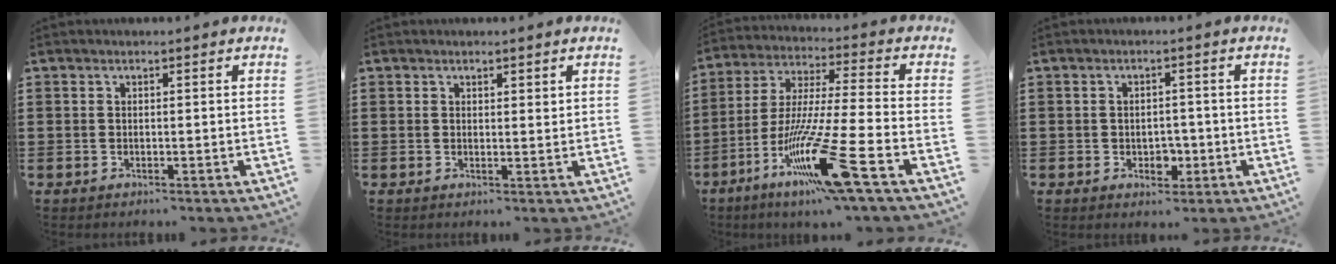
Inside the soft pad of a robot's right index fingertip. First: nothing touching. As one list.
[{"total": 1.0, "force": [0.8, 0.4, 0.3], "torque": [0.000, -0.002, 0.015]}, {"total": 17.6, "force": [-9.3, 0.7, 14.9], "torque": [-0.315, -0.009, -0.172]}, {"total": 2.7, "force": [-0.7, 2.0, 1.7], "torque": [-0.027, 0.000, -0.017]}]